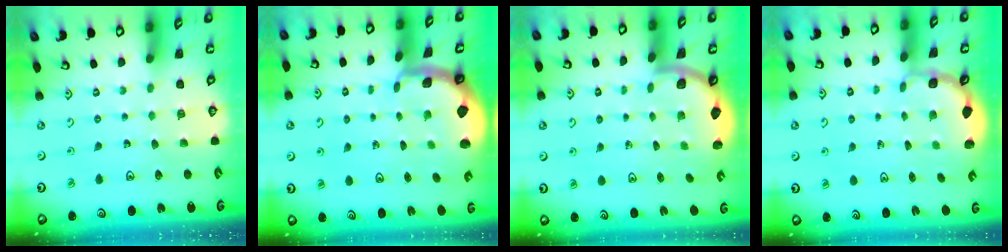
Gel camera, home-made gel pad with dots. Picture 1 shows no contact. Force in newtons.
{"total": 1.7, "press": 1.7, "slide": 0.4}
{"total": 2.5, "press": 2.4, "slide": 0.8}
{"total": 2.5, "press": 1.9, "slide": 1.6}